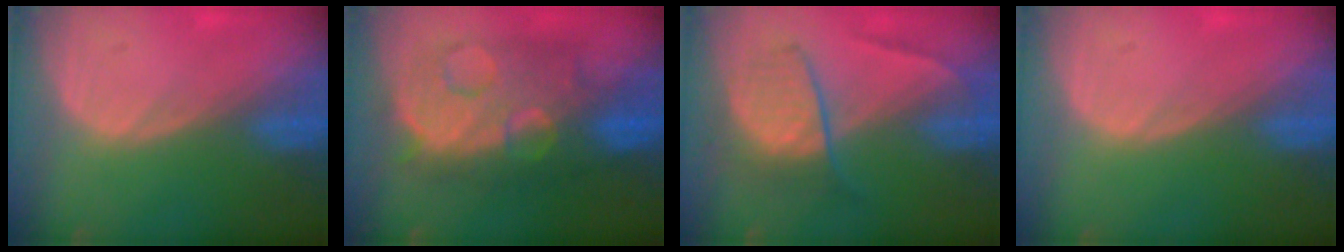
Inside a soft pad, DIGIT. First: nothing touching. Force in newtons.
{"total": 11.7, "press": 11.6, "slide": 1.1}
{"total": 6.7, "press": 6.5, "slide": 1.4}
{"total": 0.0}